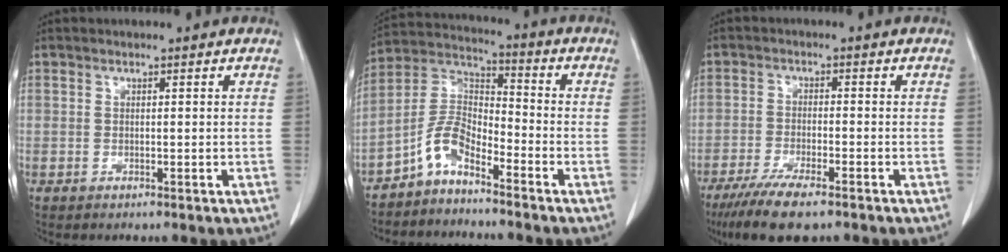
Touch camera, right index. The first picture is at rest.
{"total": 7.1, "force": [-4.9, 2.9, 4.3], "torque": [-0.093, 0.021, -0.103]}
{"total": 8.9, "force": [-6.2, 1.8, 6.0], "torque": [-0.101, -0.019, -0.100]}